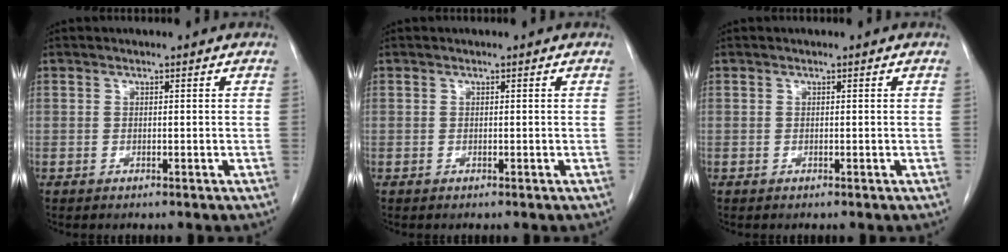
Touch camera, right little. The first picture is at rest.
{"total": 0.0}
{"total": 0.0}